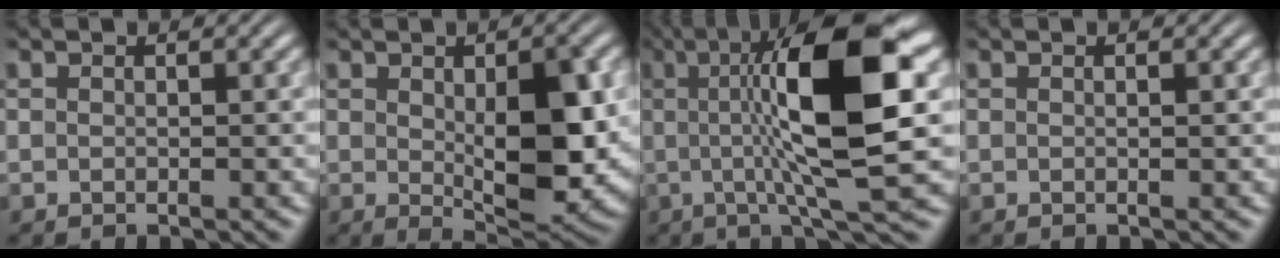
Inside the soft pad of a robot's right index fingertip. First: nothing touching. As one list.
[{"total": 7.1, "force": [0.1, 2.4, 6.6], "torque": [-0.108, -0.024, 0.014]}, {"total": 14.5, "force": [3.4, 3.3, 13.7], "torque": [-0.215, 0.014, 0.041]}, {"total": 0.0}]